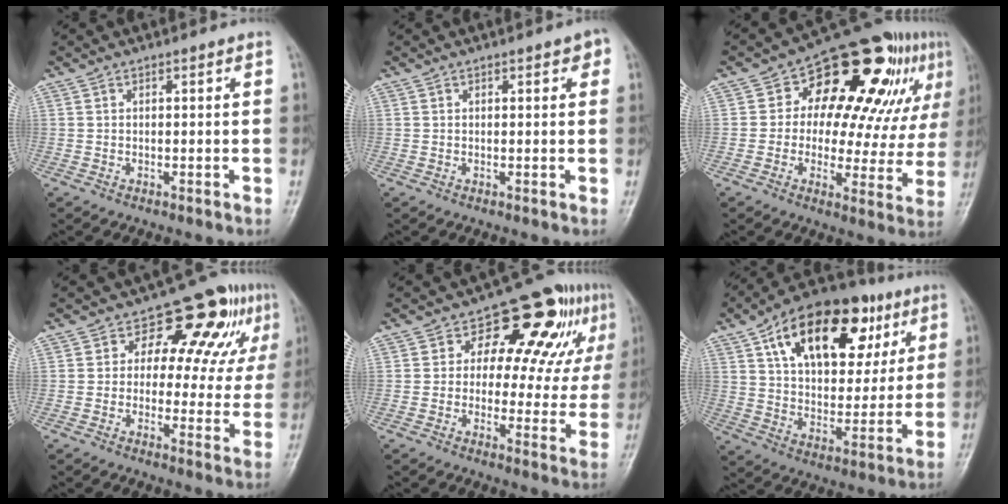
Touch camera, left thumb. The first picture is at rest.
{"total": 2.3, "force": [1.0, 1.1, 1.7], "torque": [-0.010, 0.001, 0.008]}
{"total": 22.7, "force": [8.6, 12.2, 17.1], "torque": [-0.172, 0.015, 0.117]}
{"total": 13.6, "force": [5.8, 7.9, 9.4], "torque": [-0.062, -0.001, 0.070]}
{"total": 15.8, "force": [6.6, 9.0, 11.3], "torque": [-0.082, -0.001, 0.082]}
{"total": 25.0, "force": [11.4, 13.8, 17.6], "torque": [-0.238, 0.002, 0.181]}